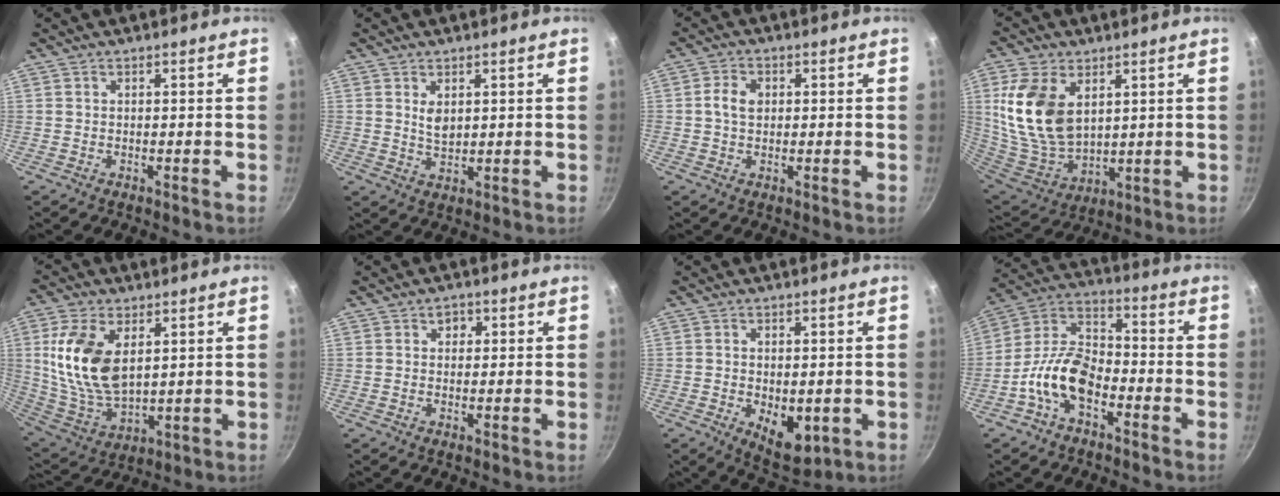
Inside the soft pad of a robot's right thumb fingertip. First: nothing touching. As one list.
[{"total": 3.3, "force": [1.2, 1.9, 2.5], "torque": [-0.041, -0.012, 0.026]}, {"total": 4.3, "force": [0.6, 2.9, 3.1], "torque": [-0.055, 0.008, 0.004]}, {"total": 17.1, "force": [4.9, 10.8, 12.3], "torque": [-0.229, -0.033, 0.110]}, {"total": 16.0, "force": [4.1, 9.1, 12.5], "torque": [-0.235, -0.026, 0.094]}, {"total": 2.2, "force": [0.8, 1.8, 0.9], "torque": [0.002, -0.004, 0.010]}, {"total": 8.2, "force": [-1.6, 4.8, 6.5], "torque": [-0.078, -0.013, -0.007]}, {"total": 12.5, "force": [-5.3, 7.2, 8.7], "torque": [-0.148, 0.056, -0.120]}]